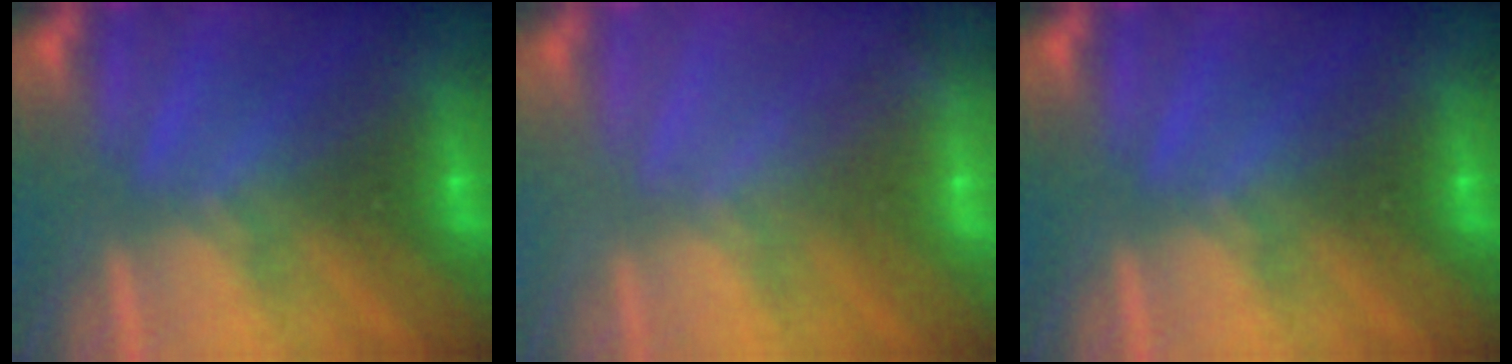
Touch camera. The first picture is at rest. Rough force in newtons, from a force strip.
{"total": 1.8}
{"total": 0.0}